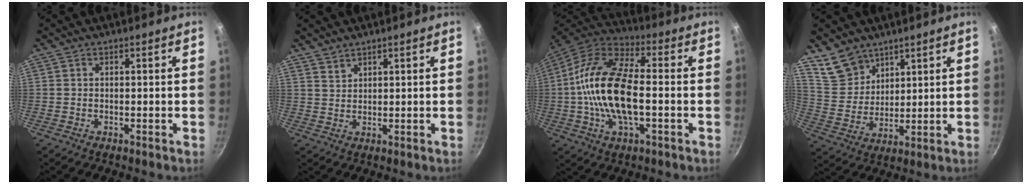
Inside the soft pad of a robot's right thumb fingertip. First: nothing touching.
{"total": 2.1, "force": [1.9, 0.9, 0.4], "torque": [0.001, -0.001, 0.041]}
{"total": 18.8, "force": [-1.7, 8.6, 16.6], "torque": [-0.307, 0.036, -0.049]}
{"total": 9.1, "force": [6.6, 5.7, 2.6], "torque": [-0.021, -0.030, 0.138]}